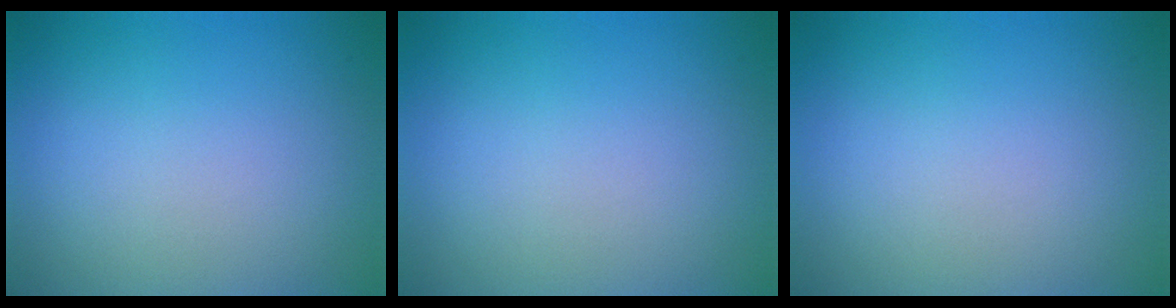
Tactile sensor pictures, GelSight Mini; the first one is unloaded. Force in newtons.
{"total": 0.0}
{"total": 0.0}